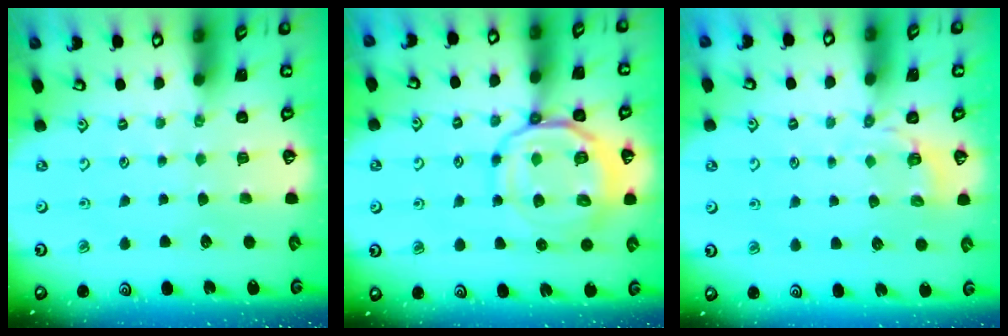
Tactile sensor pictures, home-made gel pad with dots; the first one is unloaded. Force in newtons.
{"total": 13.7, "press": 13.6, "slide": 1.7}
{"total": 3.1, "press": 2.1, "slide": 2.3}